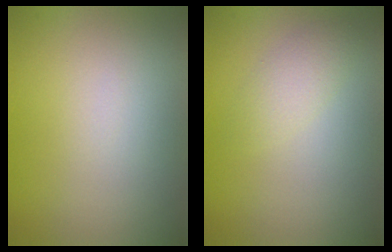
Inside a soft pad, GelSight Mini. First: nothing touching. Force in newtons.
{"total": 1.5, "press": 1.5, "slide": 0.1}